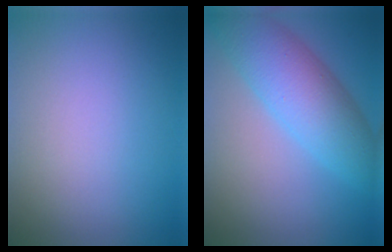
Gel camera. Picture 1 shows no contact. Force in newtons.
{"total": 7.0, "press": 7.0, "slide": 0.0}